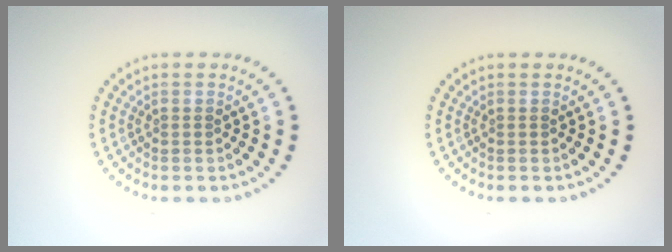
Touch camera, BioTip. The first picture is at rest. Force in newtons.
{"total": 0.0}